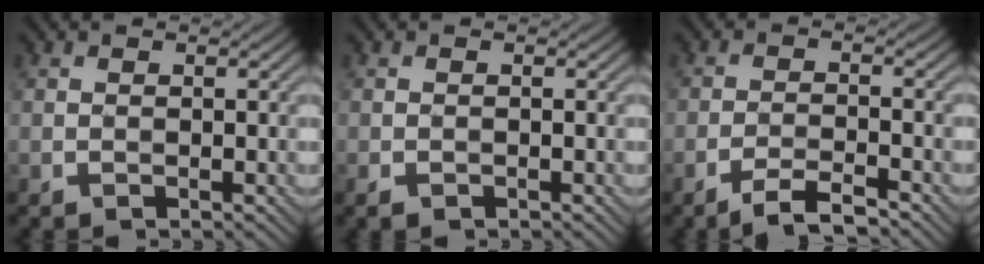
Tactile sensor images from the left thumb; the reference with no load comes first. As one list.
[{"total": 1.2, "force": [-0.8, 0.8, 0.6], "torque": [-0.017, -0.003, -0.013]}, {"total": 3.7, "force": [-3.0, 0.4, 2.2], "torque": [-0.047, 0.008, -0.059]}]